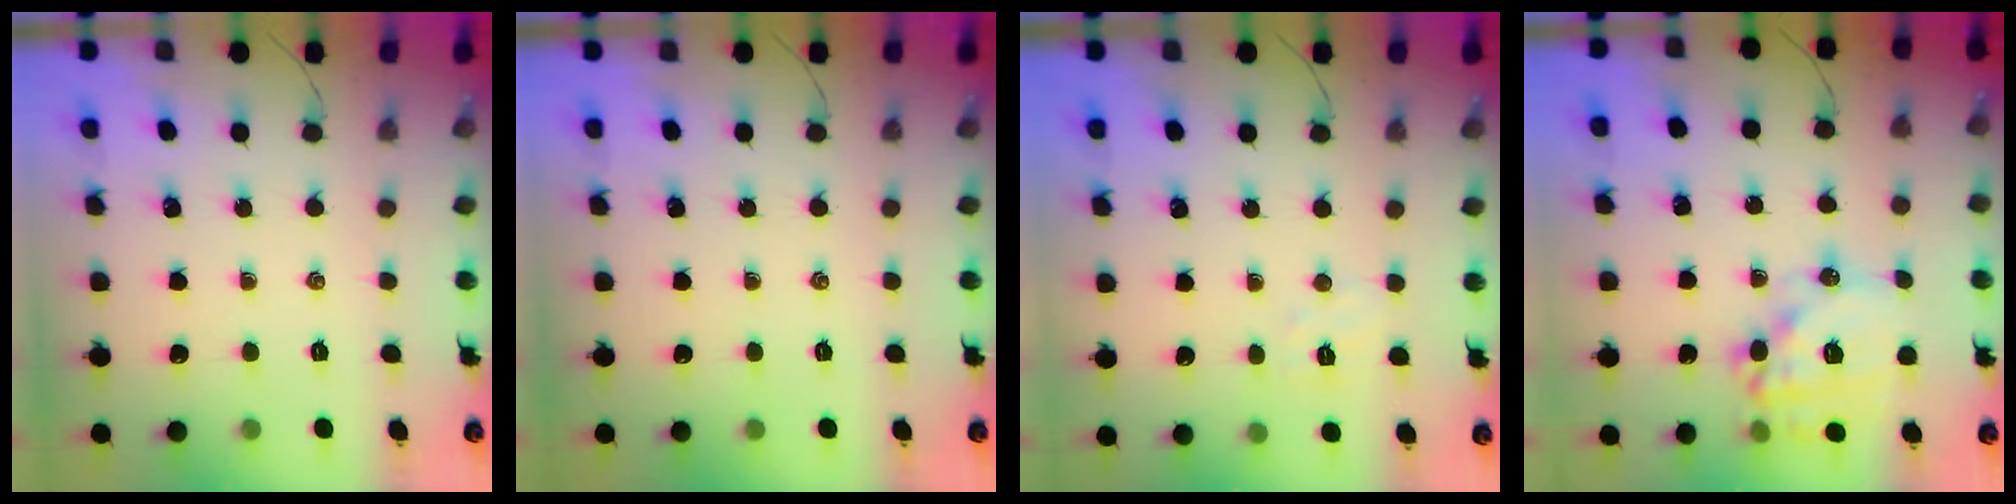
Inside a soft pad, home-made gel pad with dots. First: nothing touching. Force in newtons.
{"total": 0.0}
{"total": 3.9, "press": 3.8, "slide": 1.0}
{"total": 15.9, "press": 15.7, "slide": 2.6}